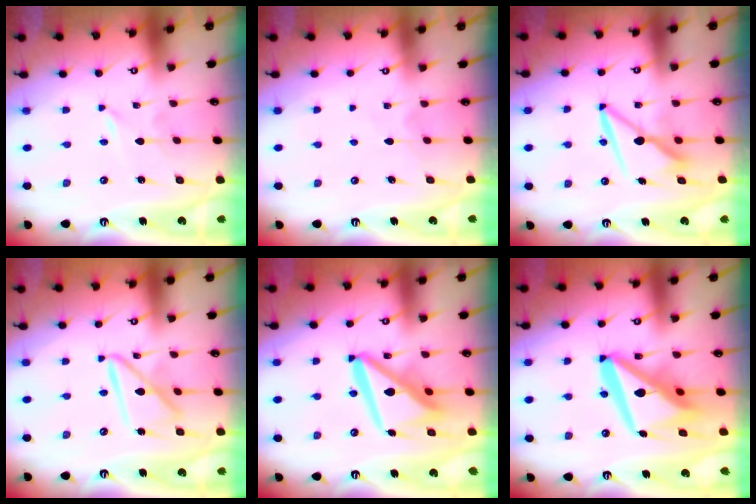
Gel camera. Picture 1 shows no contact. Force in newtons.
{"total": 5.1, "press": 5.1, "slide": 0.5}
{"total": 8.1, "press": 8.0, "slide": 1.2}
{"total": 12.7, "press": 12.7, "slide": 1.3}
{"total": 15.2, "press": 15.1, "slide": 1.9}
{"total": 17.1, "press": 16.9, "slide": 2.2}